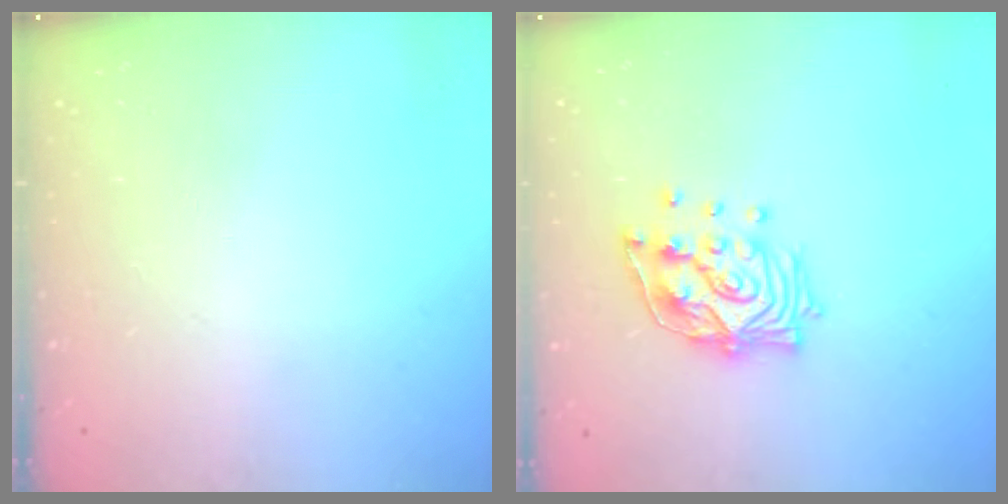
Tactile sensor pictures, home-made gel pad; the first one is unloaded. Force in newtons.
{"total": 14.2, "press": 14.1, "slide": 1.9}